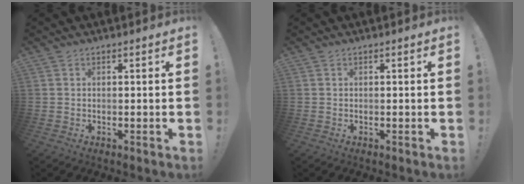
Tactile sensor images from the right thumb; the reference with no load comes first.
{"total": 0.0}